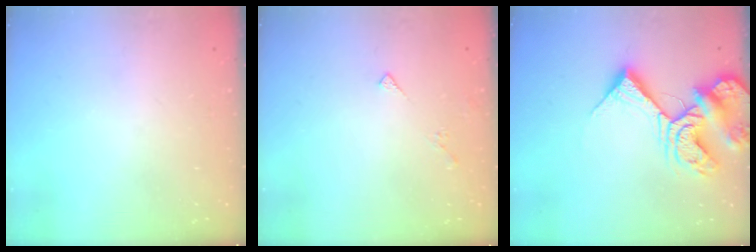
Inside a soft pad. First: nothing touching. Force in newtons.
{"total": 2.5, "press": 2.4, "slide": 0.5}
{"total": 13.3, "press": 13.2, "slide": 1.5}